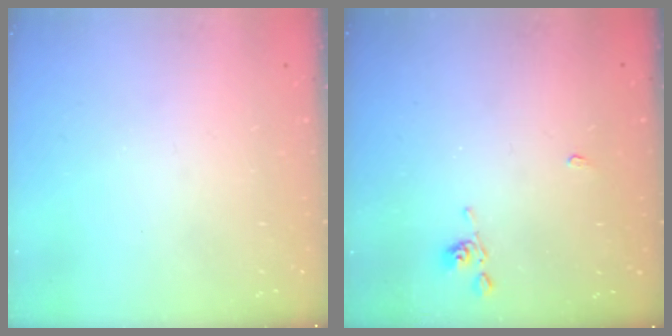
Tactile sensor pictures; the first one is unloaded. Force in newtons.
{"total": 2.1, "press": 2.1, "slide": 0.5}